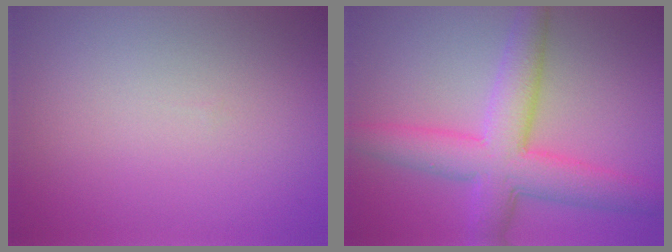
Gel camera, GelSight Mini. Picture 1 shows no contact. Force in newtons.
{"total": 7.0, "press": 7.0, "slide": 0.1}